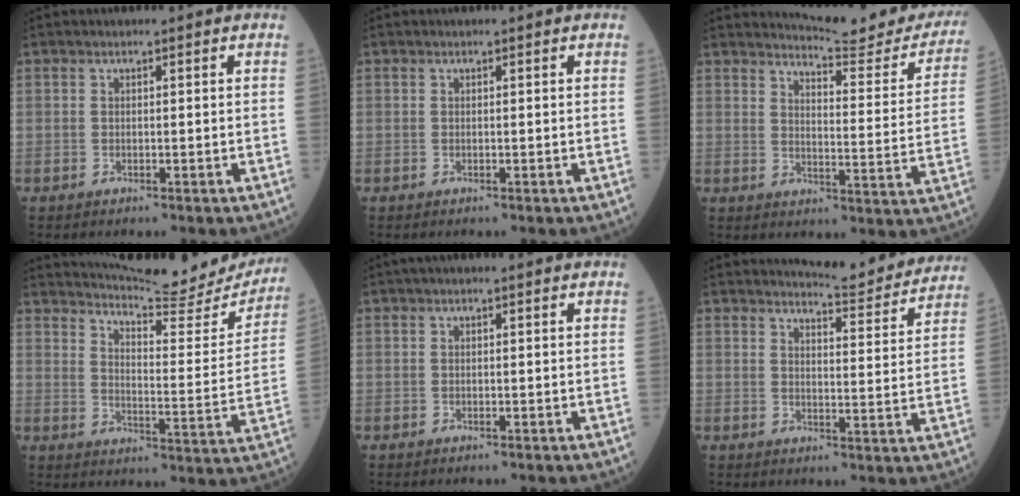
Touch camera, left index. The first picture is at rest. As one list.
[{"total": 0.0}, {"total": 16.1, "force": [15.6, 1.6, 3.6], "torque": [-0.034, -0.082, 0.172]}, {"total": 20.8, "force": [20.0, 1.6, 5.3], "torque": [-0.083, -0.078, 0.249]}, {"total": 0.7, "force": [0.3, 0.3, 0.6], "torque": [-0.012, 0.009, 0.002]}, {"total": 10.0, "force": [9.9, 0.5, 1.6], "torque": [-0.023, -0.019, 0.115]}]